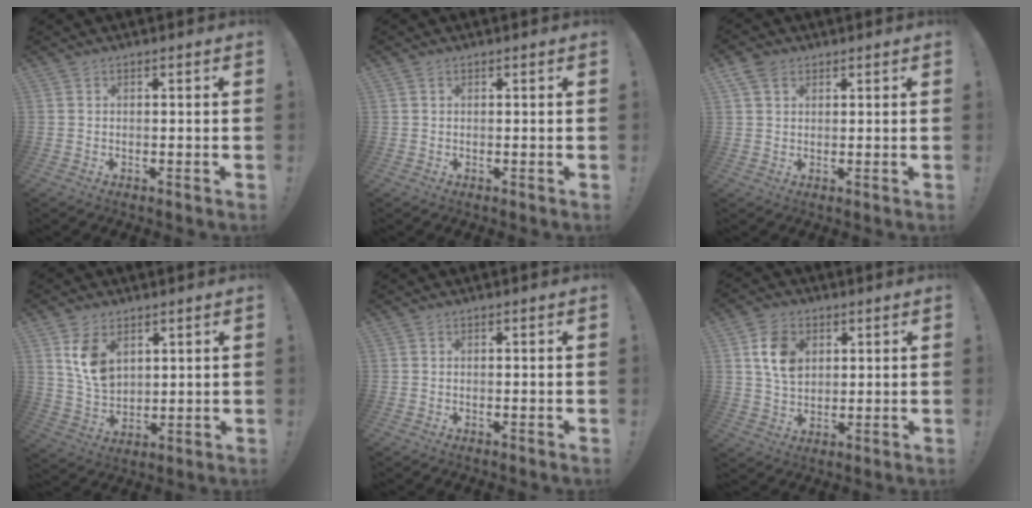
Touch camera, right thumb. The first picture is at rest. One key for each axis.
{"total": 0.5, "fx": 0.3, "fy": 0.4, "fz": 0.1, "tx": 0.002, "ty": 0.000, "tz": 0.005}
{"total": 4.9, "fx": 2.6, "fy": 3.5, "fz": 2.3, "tx": -0.039, "ty": -0.004, "tz": 0.051}
{"total": 9.7, "fx": 4.6, "fy": 6.8, "fz": 5.1, "tx": -0.083, "ty": -0.018, "tz": 0.094}
{"total": 0.0}
{"total": 10.3, "fx": 3.7, "fy": 7.8, "fz": 5.7, "tx": -0.088, "ty": 0.002, "tz": 0.074}